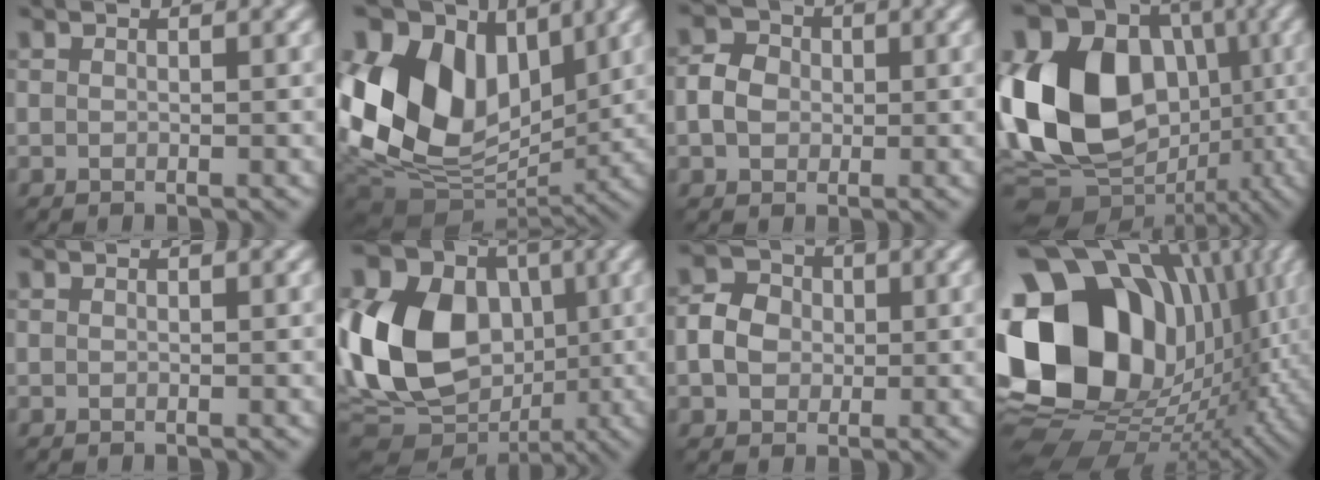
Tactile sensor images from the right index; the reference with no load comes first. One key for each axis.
{"total": 15.0, "fx": 3.7, "fy": 10.5, "fz": 10.0, "tx": -0.203, "ty": 0.021, "tz": 0.070}
{"total": 2.9, "fx": 0.0, "fy": 2.6, "fz": 1.4, "tx": -0.035, "ty": 0.007, "tz": -0.004}
{"total": 18.4, "fx": 0.4, "fy": 14.4, "fz": 11.4, "tx": -0.233, "ty": 0.018, "tz": -0.009}
{"total": 0.0}
{"total": 15.8, "fx": 0.2, "fy": 12.1, "fz": 10.2, "tx": -0.229, "ty": 0.016, "tz": -0.014}
{"total": 3.5, "fx": 0.0, "fy": 3.1, "fz": 1.6, "tx": -0.036, "ty": 0.011, "tz": -0.005}
{"total": 20.8, "fx": 3.1, "fy": 16.0, "fz": 13.0, "tx": -0.268, "ty": -0.014, "tz": 0.081}